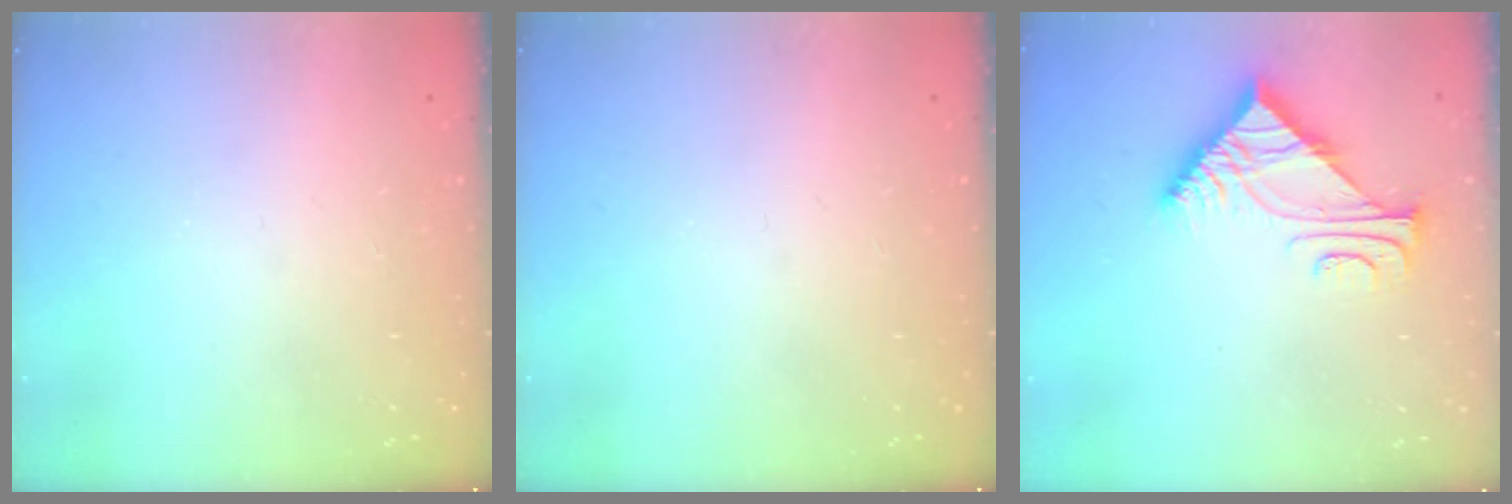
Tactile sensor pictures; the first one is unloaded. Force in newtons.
{"total": 0.0}
{"total": 7.3, "press": 7.3, "slide": 0.6}